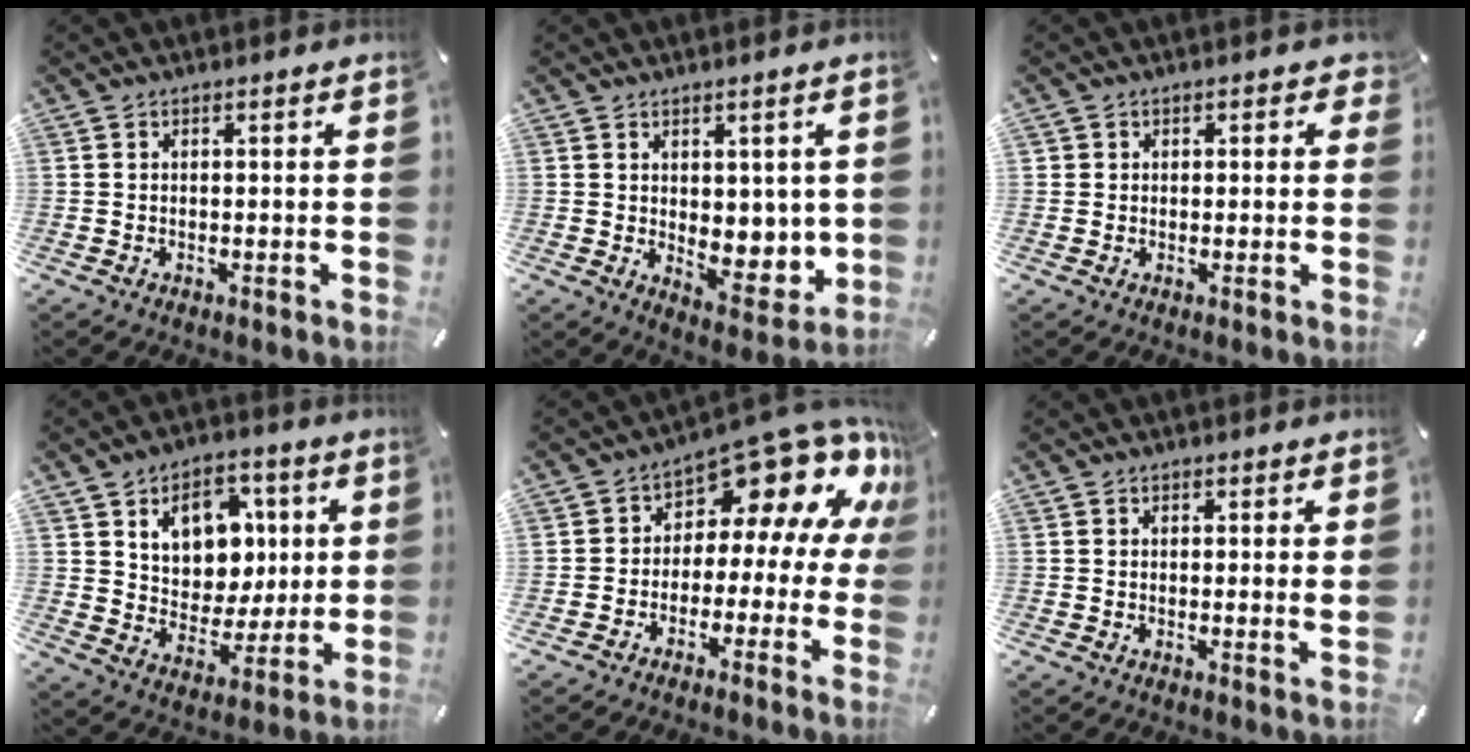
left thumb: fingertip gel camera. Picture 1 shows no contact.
{"total": 7.3, "force": [1.1, 5.6, 4.5], "torque": [-0.027, -0.025, 0.027]}
{"total": 1.9, "force": [0.4, 1.8, 0.5], "torque": [0.004, 0.000, 0.002]}
{"total": 11.8, "force": [4.7, 9.8, 4.6], "torque": [-0.066, -0.030, 0.090]}
{"total": 13.6, "force": [8.1, 6.9, 8.6], "torque": [-0.130, -0.069, 0.134]}
{"total": 1.5, "force": [1.0, 0.7, 0.9], "torque": [-0.004, -0.006, 0.015]}